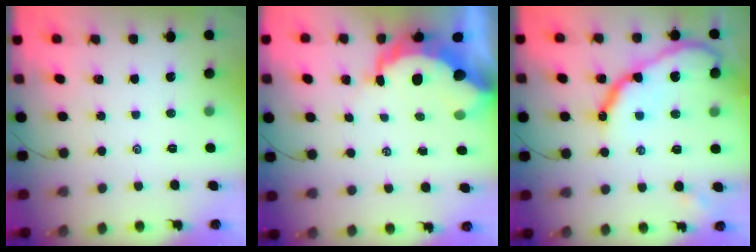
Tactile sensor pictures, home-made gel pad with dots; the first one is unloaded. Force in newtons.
{"total": 10.5, "press": 10.4, "slide": 1.4}
{"total": 15.8, "press": 15.7, "slide": 1.3}